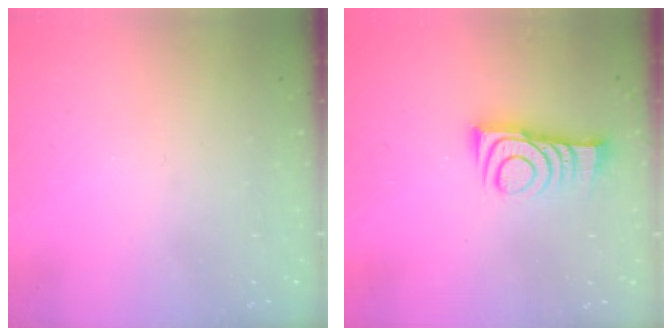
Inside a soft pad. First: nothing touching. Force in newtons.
{"total": 10.3, "press": 10.3, "slide": 0.5}